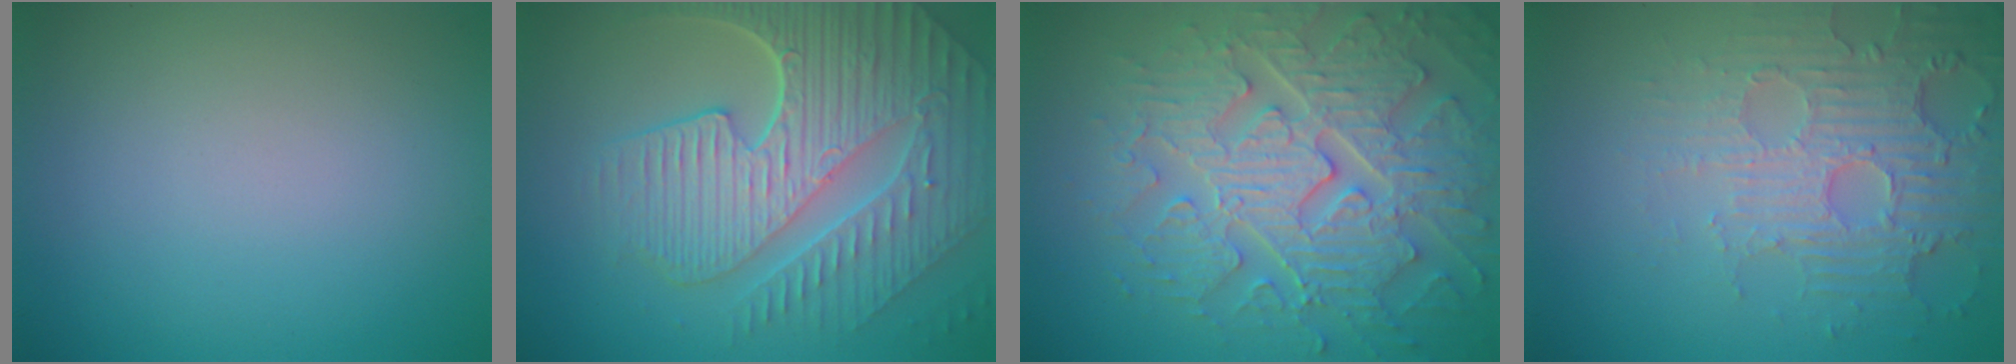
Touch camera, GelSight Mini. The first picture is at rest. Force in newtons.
{"total": 9.7, "press": 6.6, "slide": 7.0}
{"total": 8.3, "press": 6.5, "slide": 5.1}
{"total": 4.2, "press": 4.1, "slide": 1.2}